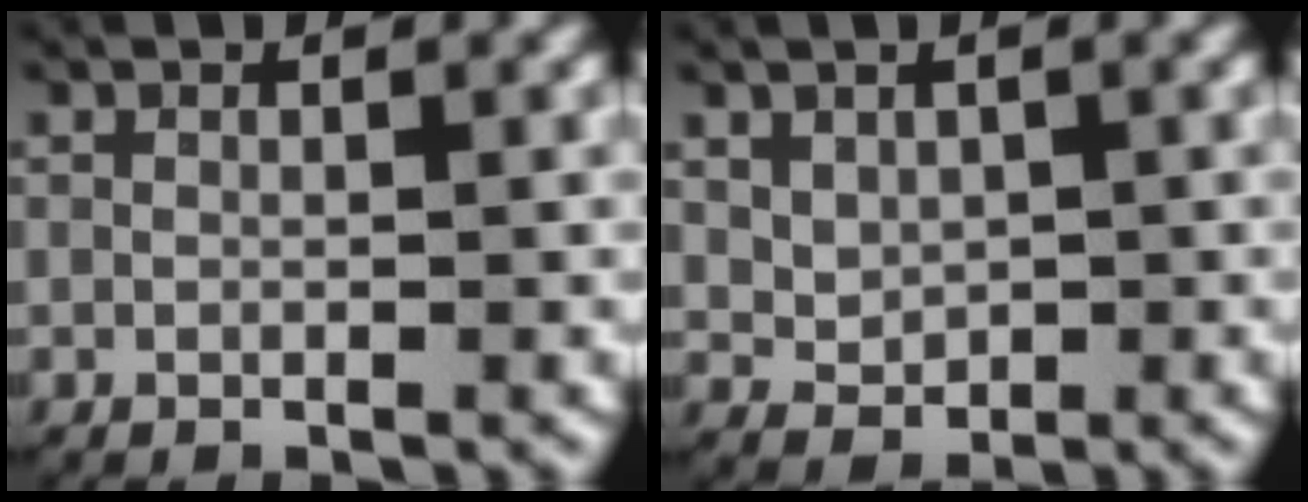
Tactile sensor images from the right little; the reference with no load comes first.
{"total": 2.4, "force": [0.5, 2.0, 1.2], "torque": [-0.026, -0.011, 0.023]}